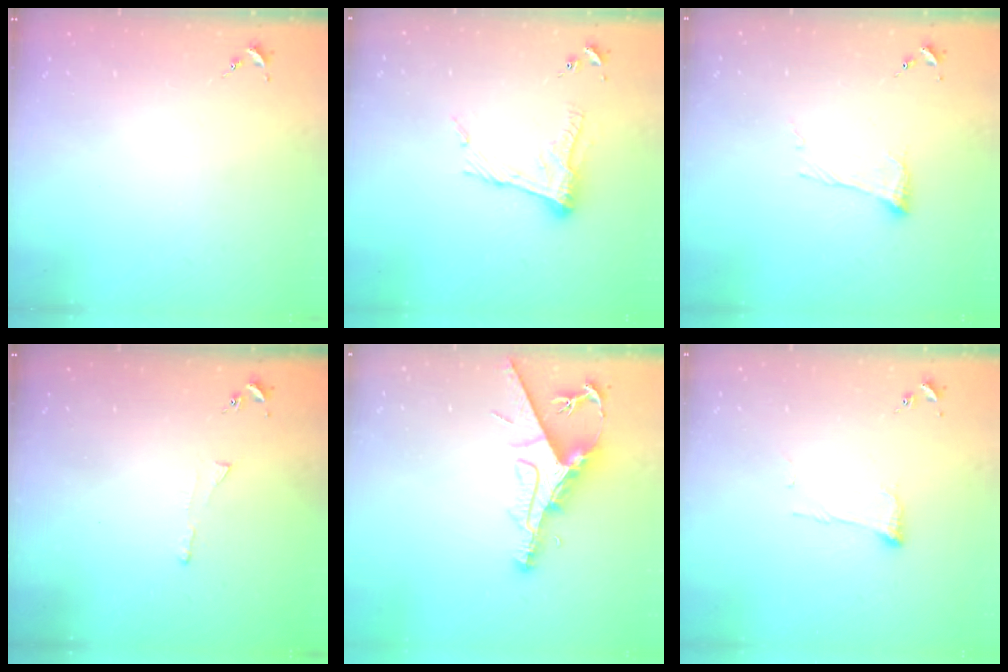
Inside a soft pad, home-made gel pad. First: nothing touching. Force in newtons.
{"total": 10.9, "press": 10.9, "slide": 0.9}
{"total": 6.8, "press": 6.8, "slide": 0.3}
{"total": 3.0, "press": 2.9, "slide": 0.5}
{"total": 10.7, "press": 10.7, "slide": 1.2}
{"total": 5.9, "press": 5.8, "slide": 0.6}